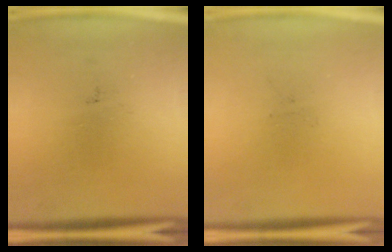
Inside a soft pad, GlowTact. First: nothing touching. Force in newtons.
{"total": 0.0}